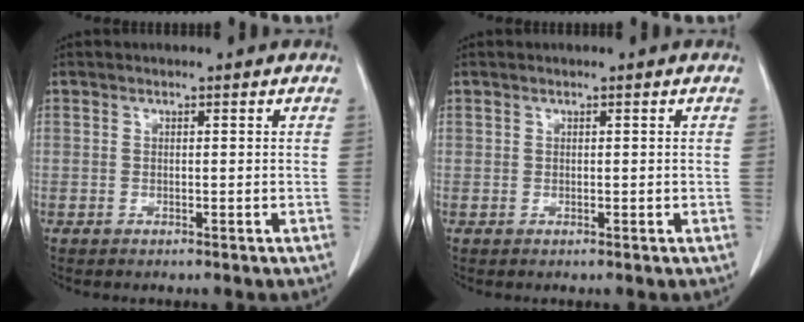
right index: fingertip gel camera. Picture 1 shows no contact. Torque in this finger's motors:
{"motor_torque": [-0.08, 0.04, -0.03, -0.01]}